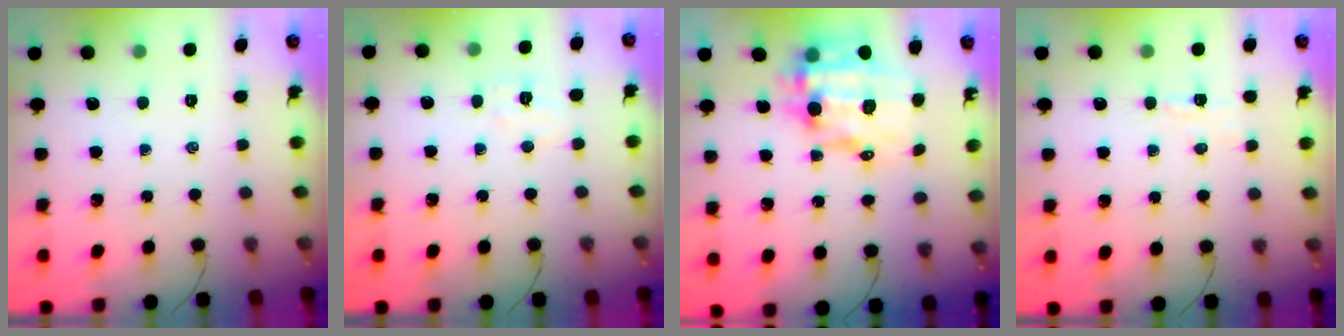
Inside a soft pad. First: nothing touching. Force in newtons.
{"total": 5.3, "press": 5.2, "slide": 1.1}
{"total": 12.4, "press": 11.9, "slide": 3.5}
{"total": 2.6, "press": 2.5, "slide": 0.9}